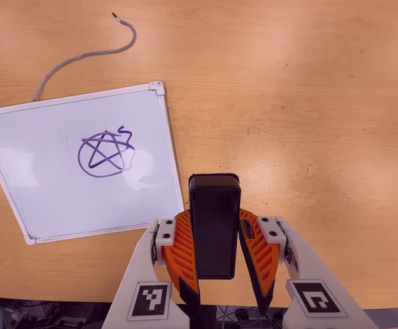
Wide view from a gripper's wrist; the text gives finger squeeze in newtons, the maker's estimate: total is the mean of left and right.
{"total": 8.6, "left": 6.6, "right": 10.5}